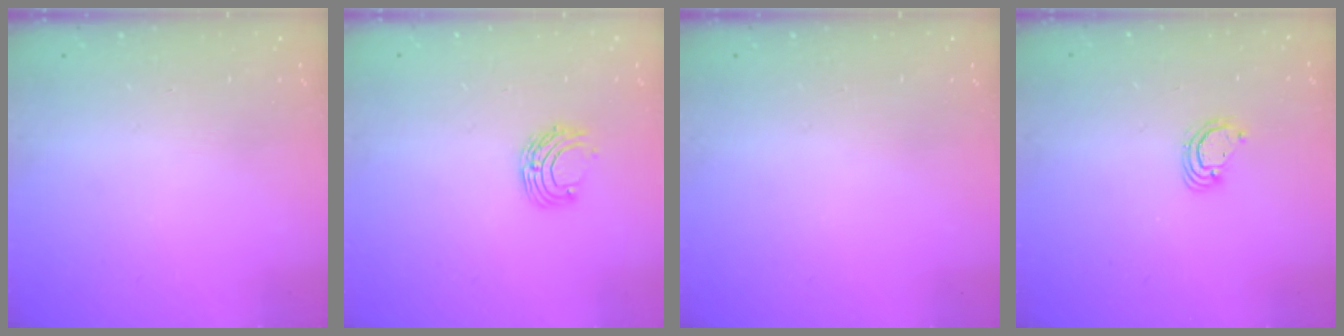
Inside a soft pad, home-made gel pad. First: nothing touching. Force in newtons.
{"total": 6.7, "press": 6.6, "slide": 0.8}
{"total": 0.0}
{"total": 3.9, "press": 3.8, "slide": 0.4}